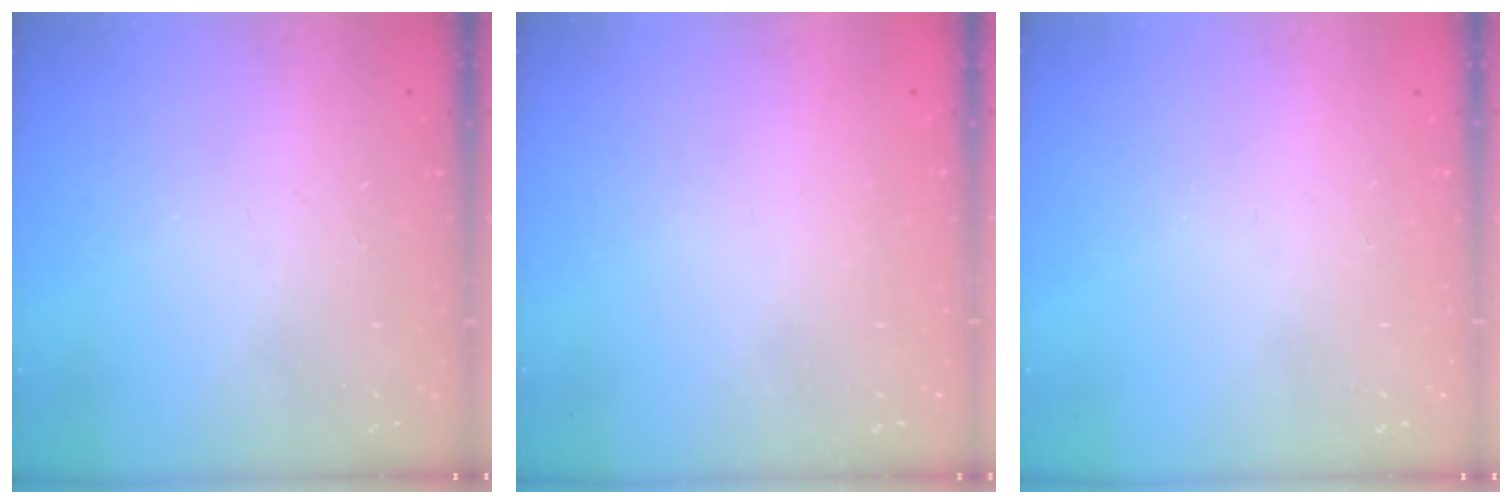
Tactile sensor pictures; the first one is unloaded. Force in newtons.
{"total": 1.6, "press": 1.6, "slide": 0.2}
{"total": 0.0}